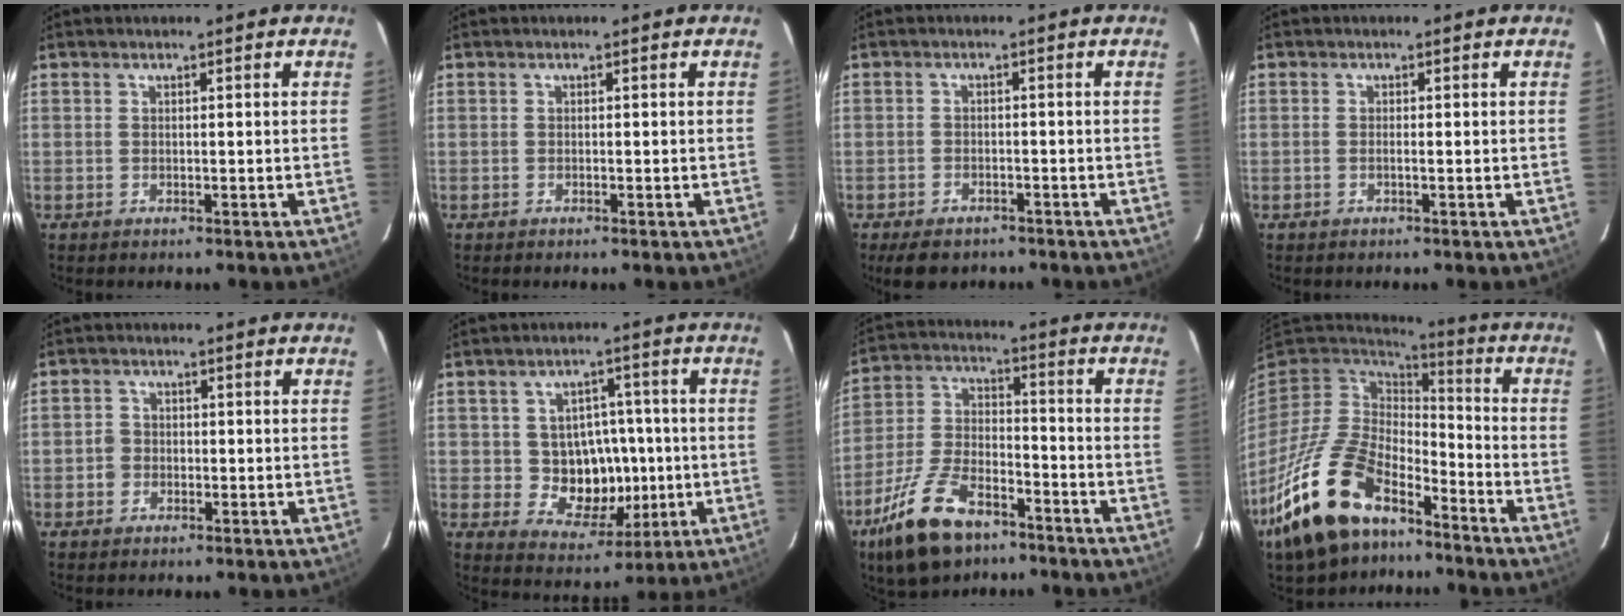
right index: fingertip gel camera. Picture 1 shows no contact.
{"total": 0.0}
{"total": 6.0, "force": [-4.5, 3.1, 2.5], "torque": [-0.060, -0.006, -0.064]}
{"total": 0.6, "force": [-0.3, -0.2, 0.5], "torque": [-0.010, 0.001, -0.007]}
{"total": 2.4, "force": [-0.9, 2.2, 0.4], "torque": [-0.009, 0.005, -0.019]}
{"total": 10.1, "force": [-0.9, 8.8, 4.9], "torque": [-0.096, 0.009, 0.003]}
{"total": 16.1, "force": [-10.4, 7.6, 9.7], "torque": [-0.212, -0.007, -0.186]}
{"total": 21.6, "force": [-13.9, 10.5, 12.7], "torque": [-0.277, -0.027, -0.247]}